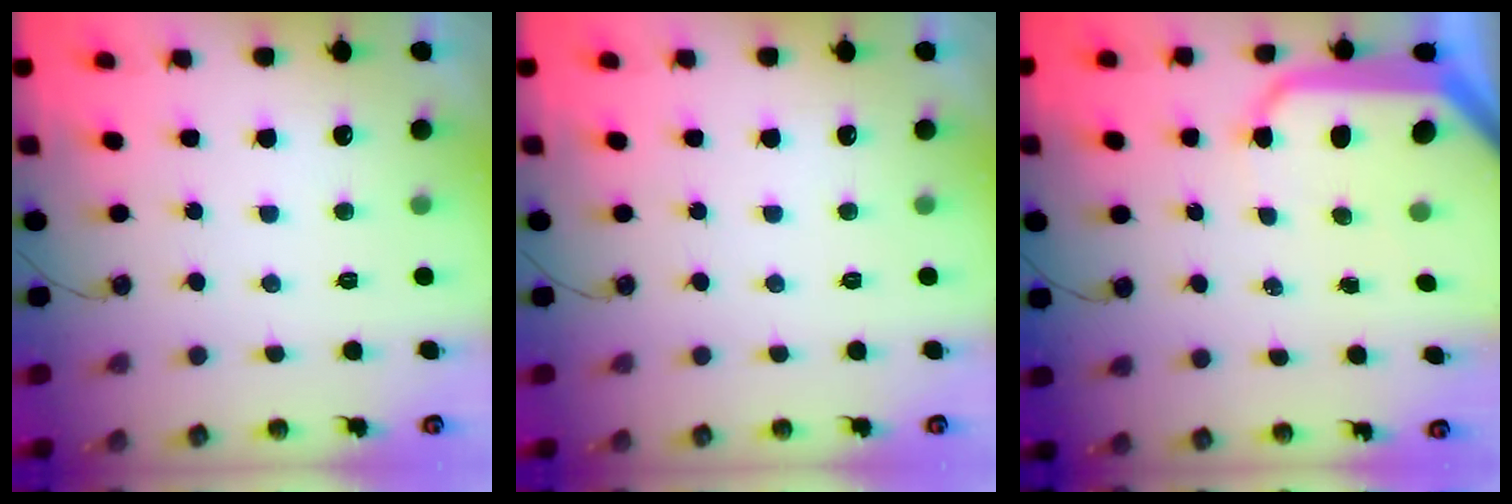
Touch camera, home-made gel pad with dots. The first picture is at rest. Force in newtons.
{"total": 0.0}
{"total": 13.8, "press": 13.7, "slide": 1.6}